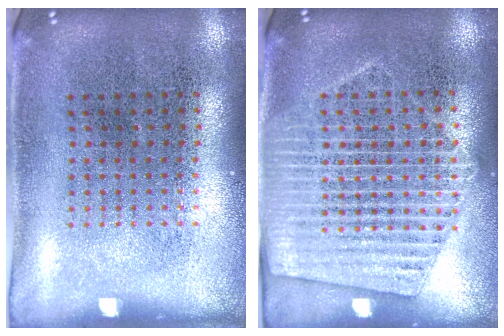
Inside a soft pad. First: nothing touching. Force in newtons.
{"total": 2.0, "press": 1.8, "slide": 0.9}